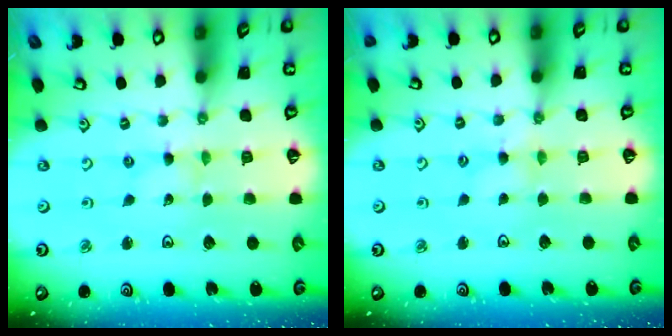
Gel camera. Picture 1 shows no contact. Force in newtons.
{"total": 2.5, "press": 2.5, "slide": 0.2}